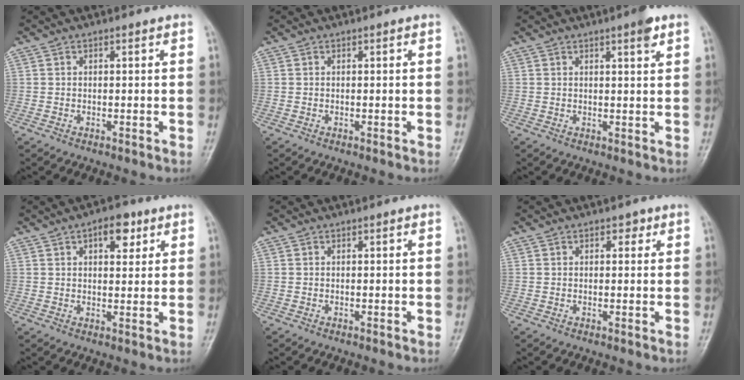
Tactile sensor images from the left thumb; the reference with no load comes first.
{"total": 0.0}
{"total": 2.9, "force": [1.8, 0.4, 2.3], "torque": [-0.031, -0.009, 0.024]}
{"total": 5.9, "force": [2.9, 3.1, 4.1], "torque": [-0.035, -0.009, 0.038]}
{"total": 0.0}
{"total": 1.8, "force": [0.9, 1.1, 1.0], "torque": [0.000, 0.000, 0.009]}